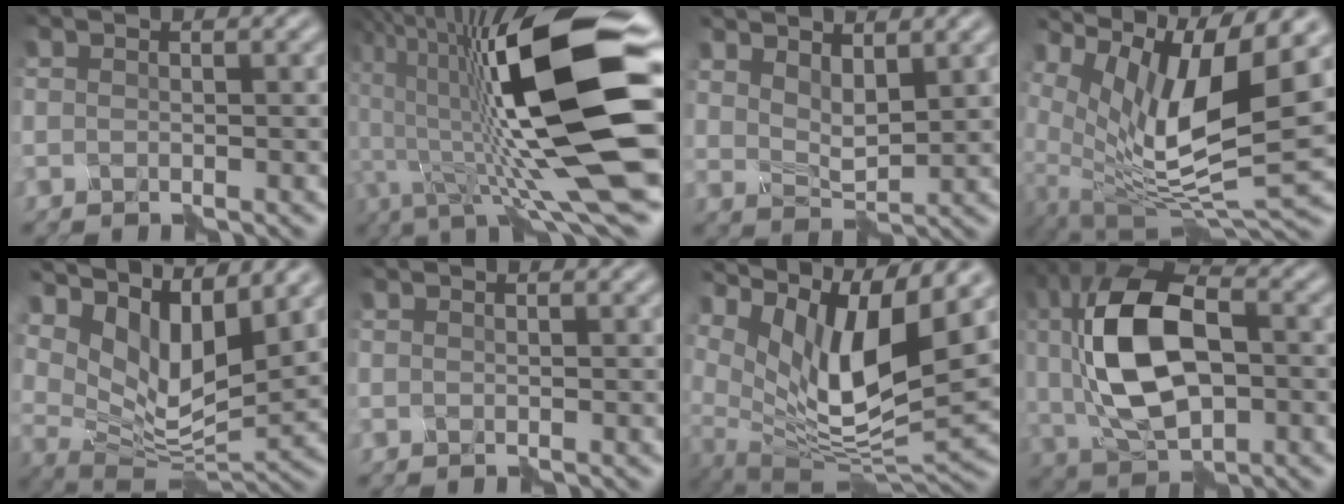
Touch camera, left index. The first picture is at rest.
{"total": 15.0, "force": [0.2, 3.2, 14.7], "torque": [-0.250, 0.020, 0.007]}
{"total": 2.4, "force": [1.9, 0.9, 1.1], "torque": [-0.023, -0.003, 0.047]}
{"total": 11.7, "force": [4.4, 3.2, 10.3], "torque": [-0.199, 0.005, 0.097]}
{"total": 6.8, "force": [4.0, 3.1, 4.5], "torque": [-0.089, -0.015, 0.080]}
{"total": 0.0}
{"total": 9.9, "force": [4.5, 3.4, 8.1], "torque": [-0.152, -0.006, 0.101]}
{"total": 10.7, "force": [0.8, 5.9, 9.0], "torque": [-0.181, 0.013, 0.021]}